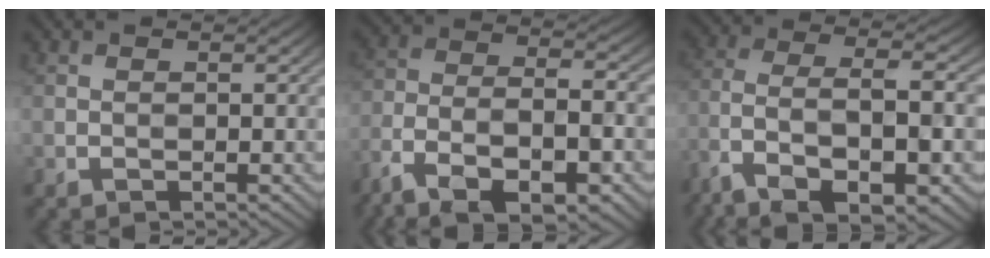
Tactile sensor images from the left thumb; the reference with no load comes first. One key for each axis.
{"total": 13.4, "fx": -8.4, "fy": 5.3, "fz": 9.1, "tx": -0.190, "ty": -0.019, "tz": -0.158}
{"total": 12.7, "fx": -7.1, "fy": 5.0, "fz": 9.3, "tx": -0.202, "ty": -0.006, "tz": -0.125}